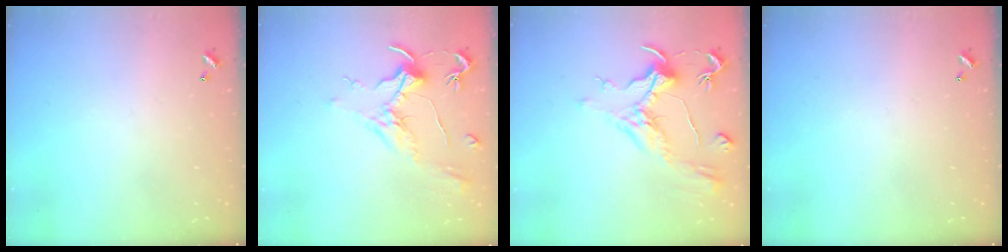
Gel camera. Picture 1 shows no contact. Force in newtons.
{"total": 1.9, "press": 1.7, "slide": 0.9}
{"total": 1.1, "press": 0.1, "slide": 1.1}
{"total": 0.0}